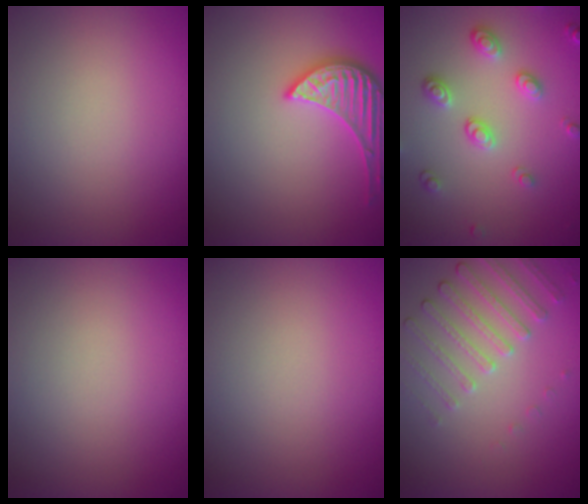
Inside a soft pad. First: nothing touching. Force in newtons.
{"total": 3.4, "press": 3.3, "slide": 0.6}
{"total": 3.2, "press": 2.8, "slide": 1.6}
{"total": 0.0}
{"total": 0.0}
{"total": 2.5, "press": 2.2, "slide": 1.3}